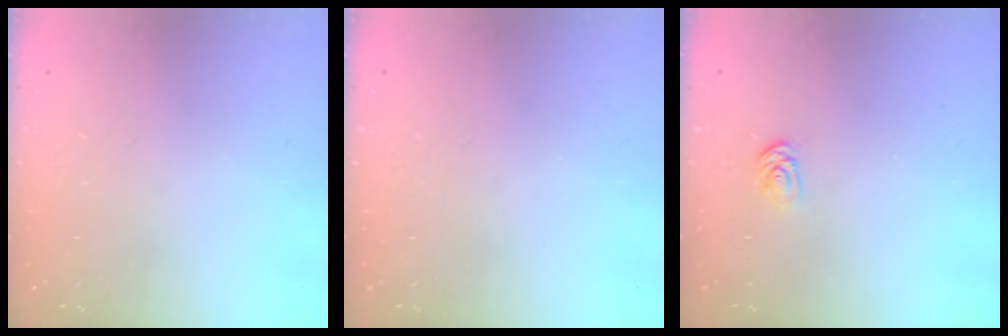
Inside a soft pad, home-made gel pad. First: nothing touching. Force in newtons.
{"total": 0.0}
{"total": 2.0, "press": 2.0, "slide": 0.3}